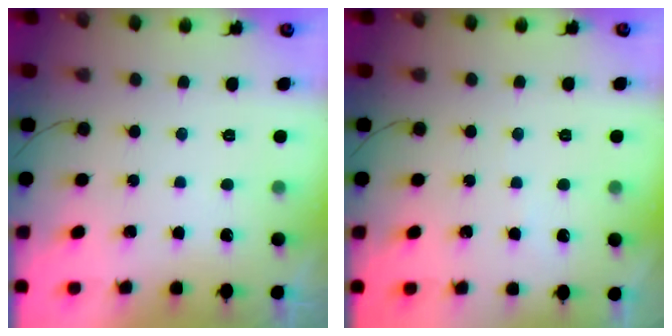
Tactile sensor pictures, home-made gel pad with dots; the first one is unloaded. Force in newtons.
{"total": 1.9, "press": 1.9, "slide": 0.2}